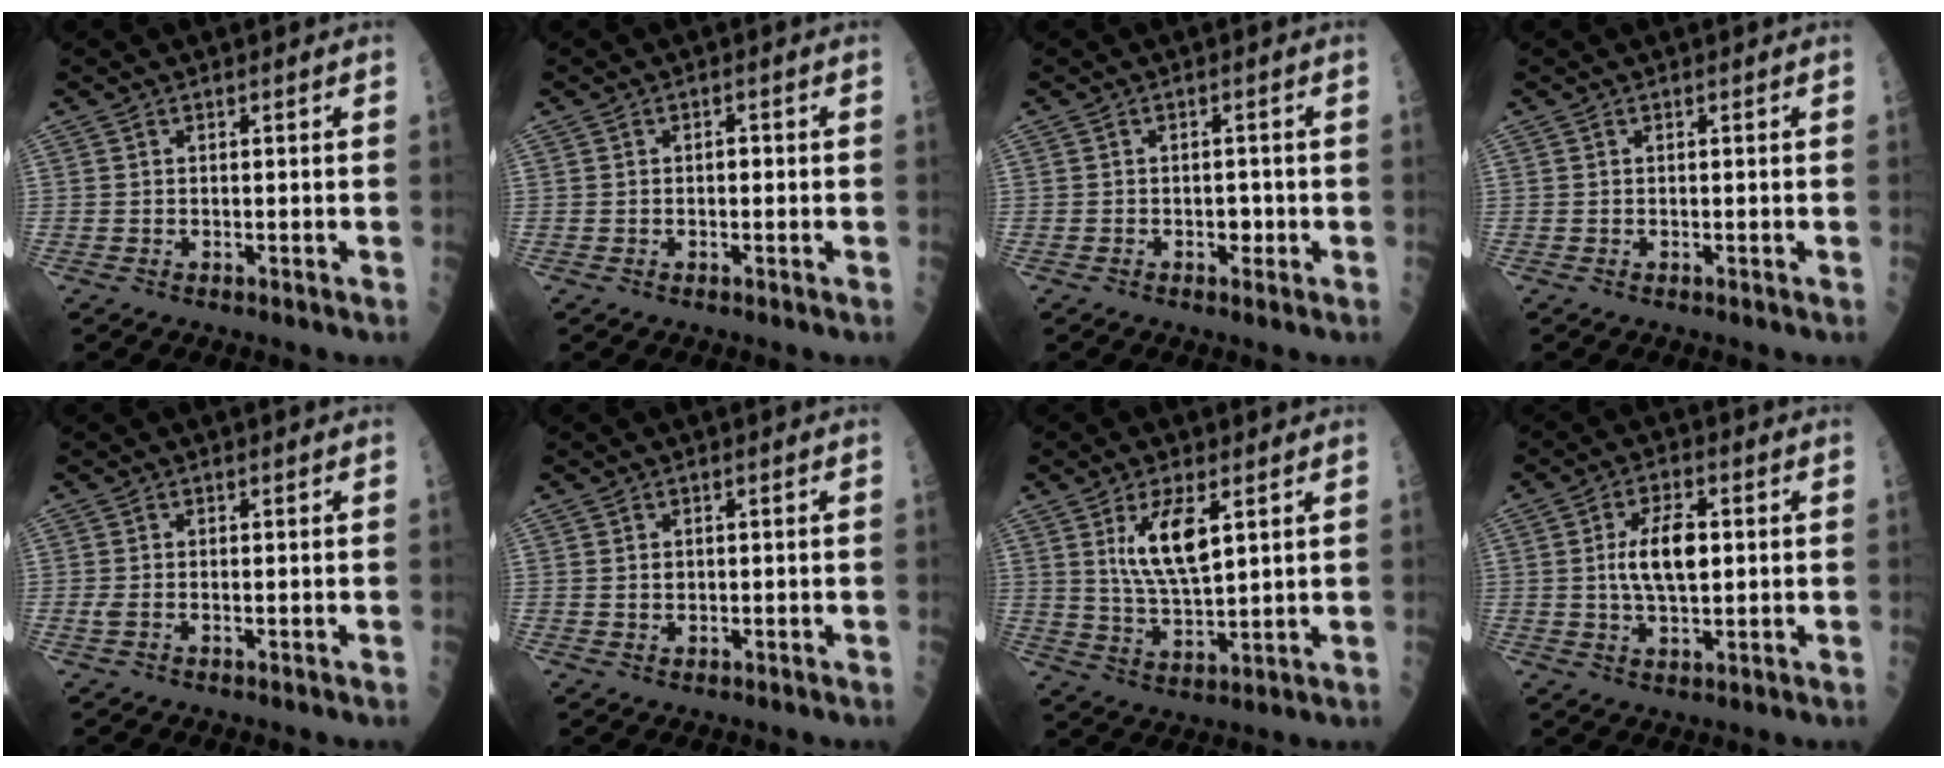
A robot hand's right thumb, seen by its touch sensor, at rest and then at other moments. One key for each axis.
{"total": 1.2, "fx": -0.1, "fy": 0.7, "fz": 1.0, "tx": -0.007, "ty": 0.005, "tz": -0.003}
{"total": 1.9, "fx": -0.5, "fy": 1.3, "fz": 1.3, "tx": -0.005, "ty": 0.005, "tz": -0.008}
{"total": 0.0}
{"total": 1.1, "fx": -0.1, "fy": 0.5, "fz": 1.0, "tx": -0.032, "ty": -0.003, "tz": -0.003}
{"total": 1.3, "fx": 0.3, "fy": 1.0, "fz": 0.7, "tx": -0.003, "ty": 0.000, "tz": 0.008}
{"total": 9.8, "fx": 3.6, "fy": 3.4, "fz": 8.5, "tx": -0.151, "ty": -0.026, "tz": 0.078}
{"total": 8.7, "fx": 0.9, "fy": 4.1, "fz": 7.7, "tx": -0.132, "ty": 0.001, "tz": 0.016}